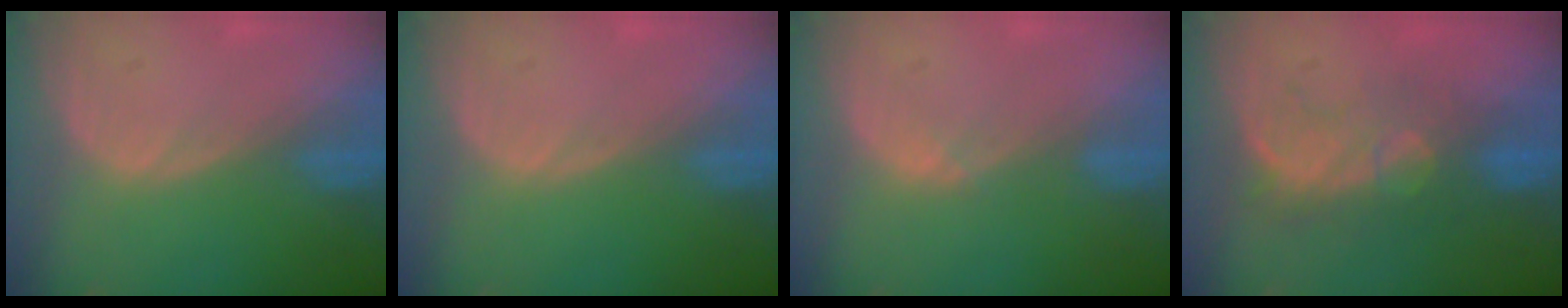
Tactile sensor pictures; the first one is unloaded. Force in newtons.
{"total": 0.0}
{"total": 0.7, "press": 0.6, "slide": 0.4}
{"total": 8.1, "press": 7.8, "slide": 2.2}